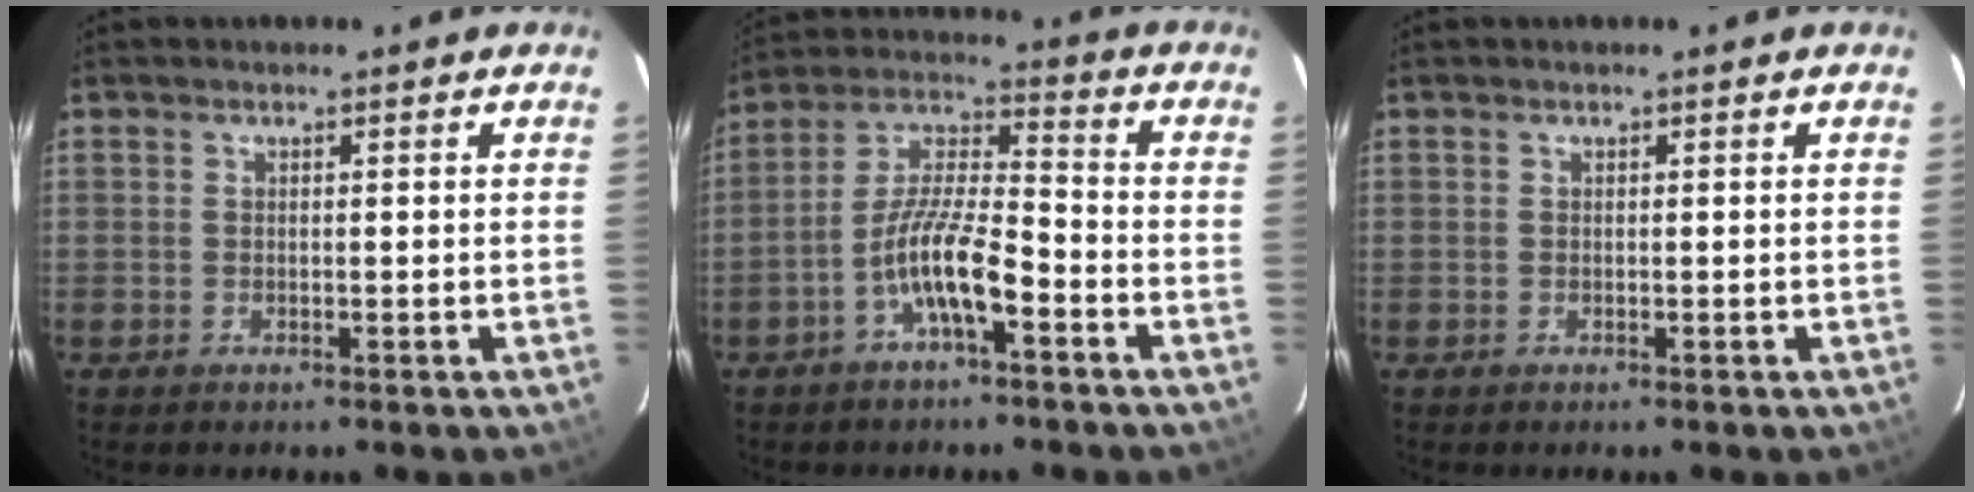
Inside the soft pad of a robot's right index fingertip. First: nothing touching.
{"total": 10.4, "force": [-5.2, 2.1, 8.7], "torque": [-0.181, 0.007, -0.099]}
{"total": 0.0}